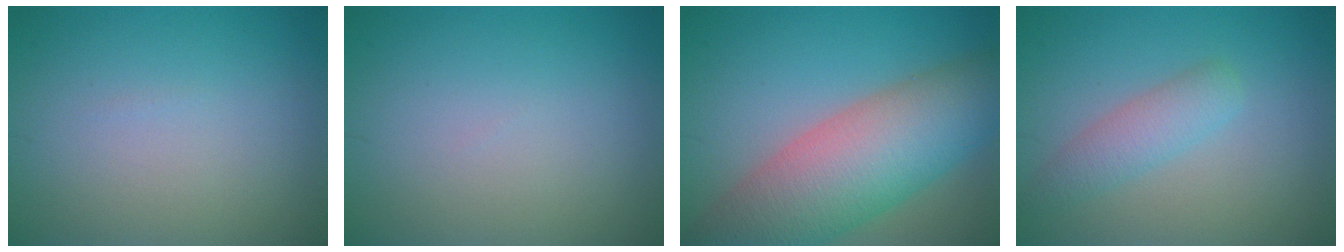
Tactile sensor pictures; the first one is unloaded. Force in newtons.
{"total": 0.0}
{"total": 10.9, "press": 10.9, "slide": 0.4}
{"total": 2.6, "press": 2.6, "slide": 0.1}